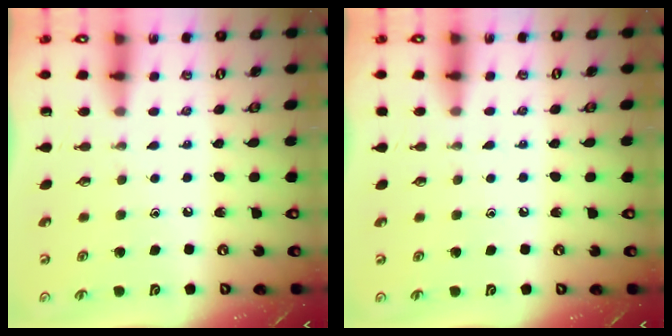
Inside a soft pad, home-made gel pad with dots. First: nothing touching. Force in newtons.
{"total": 4.4, "press": 4.3, "slide": 0.7}